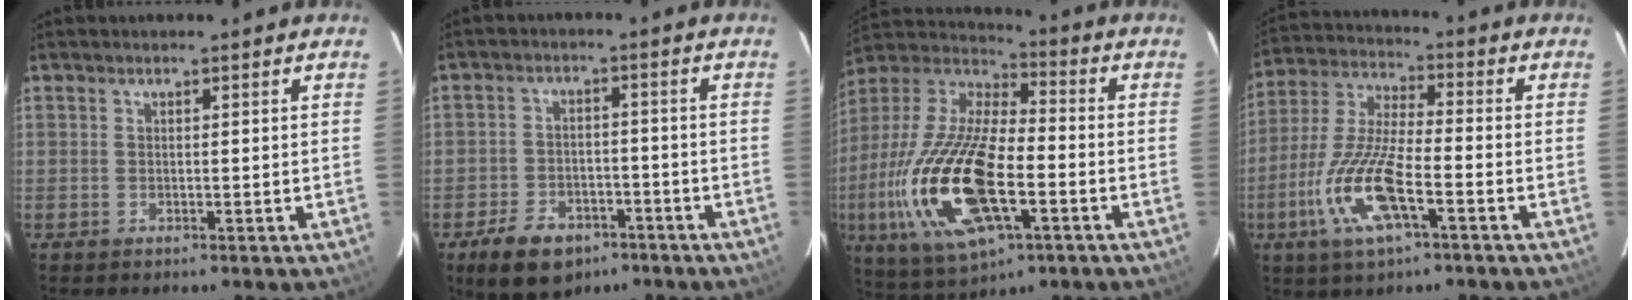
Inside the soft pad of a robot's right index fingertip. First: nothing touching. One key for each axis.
{"total": 10.5, "fx": -6.5, "fy": 6.7, "fz": 4.7, "tx": -0.116, "ty": 0.010, "tz": -0.092}
{"total": 23.9, "fx": -6.7, "fy": 9.8, "fz": 20.8, "tx": -0.444, "ty": -0.030, "tz": -0.122}
{"total": 14.4, "fx": -6.0, "fy": 3.9, "fz": 12.5, "tx": -0.274, "ty": -0.010, "tz": -0.121}